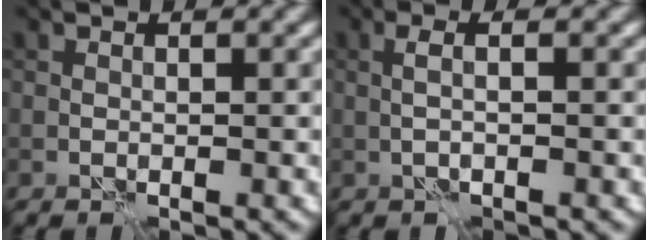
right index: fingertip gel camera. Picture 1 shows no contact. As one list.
[{"total": 1.8, "force": [0.1, 0.2, 1.7], "torque": [-0.038, 0.006, 0.000]}]